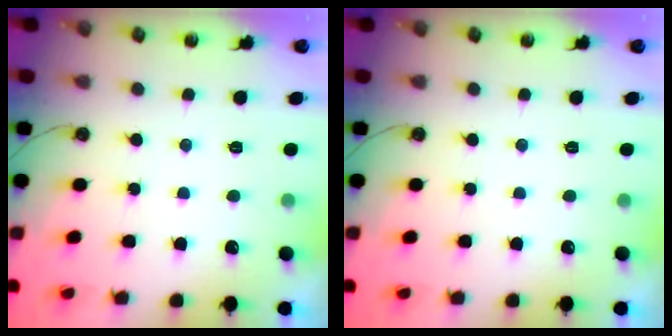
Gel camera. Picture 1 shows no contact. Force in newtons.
{"total": 0.0}